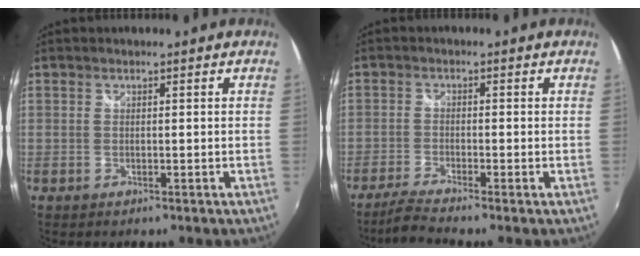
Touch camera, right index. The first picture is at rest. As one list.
[{"total": 4.1, "force": [-3.5, -0.5, 2.1], "torque": [-0.064, -0.009, -0.074]}]